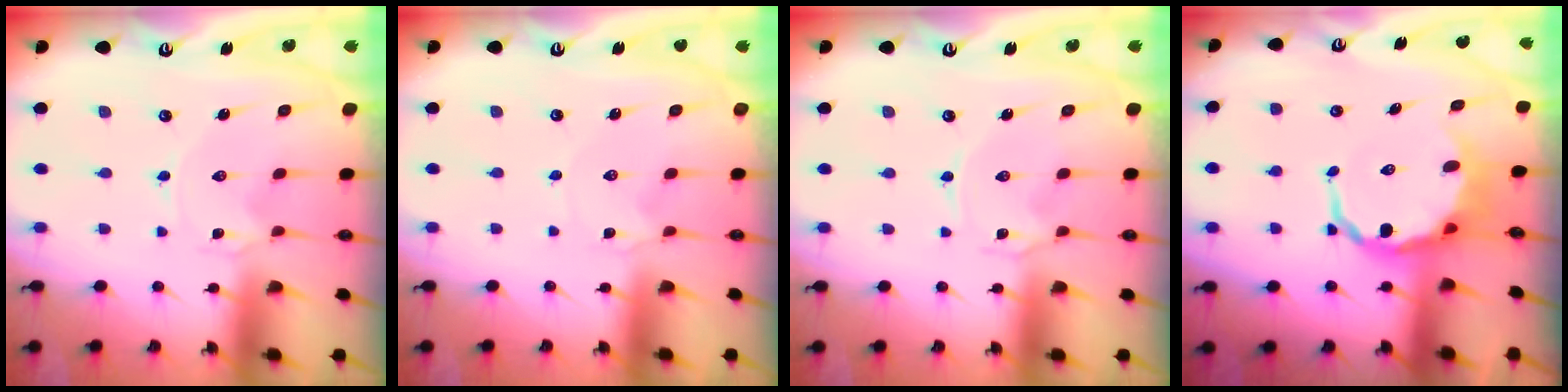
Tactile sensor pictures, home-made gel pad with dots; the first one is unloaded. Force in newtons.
{"total": 0.0}
{"total": 1.0, "press": 1.0, "slide": 0.1}
{"total": 7.9, "press": 7.6, "slide": 2.4}